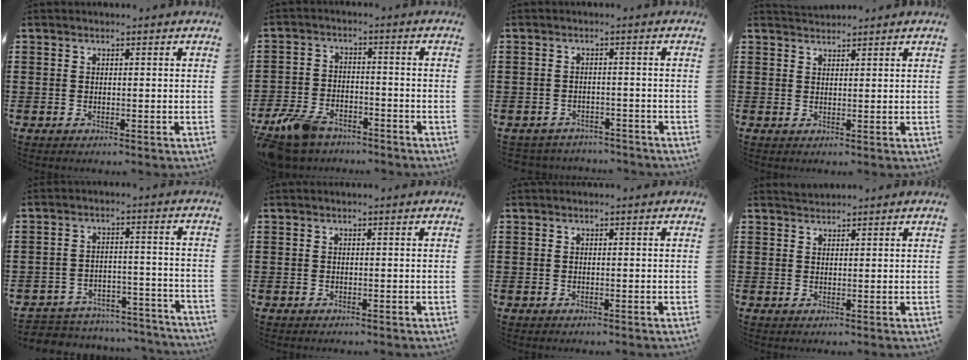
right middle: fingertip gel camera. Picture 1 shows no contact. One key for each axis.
{"total": 6.8, "fx": -5.8, "fy": 2.2, "fz": 2.8, "tx": -0.076, "ty": 0.001, "tz": -0.116}
{"total": 2.3, "fx": -2.3, "fy": 0.4, "fz": -0.3, "tx": -0.003, "ty": 0.000, "tz": -0.052}
{"total": 1.7, "fx": 1.7, "fy": 0.1, "fz": -0.1, "tx": -0.003, "ty": 0.001, "tz": 0.034}
{"total": 5.2, "fx": -5.1, "fy": 0.8, "fz": 0.2, "tx": -0.011, "ty": 0.011, "tz": -0.108}
{"total": 0.0}
{"total": 0.0}
{"total": 1.4, "fx": 1.4, "fy": 0.0, "fz": -0.1, "tx": -0.002, "ty": 0.002, "tz": 0.028}